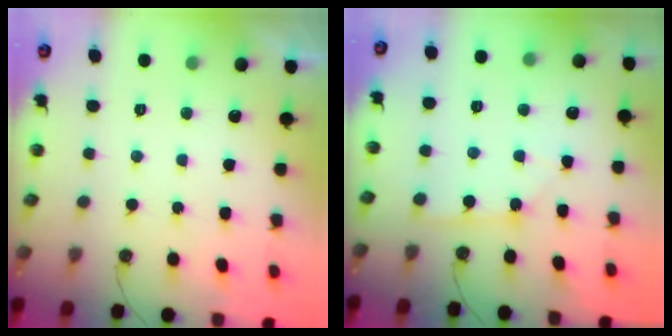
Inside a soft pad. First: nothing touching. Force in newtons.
{"total": 2.5, "press": 2.5, "slide": 0.3}